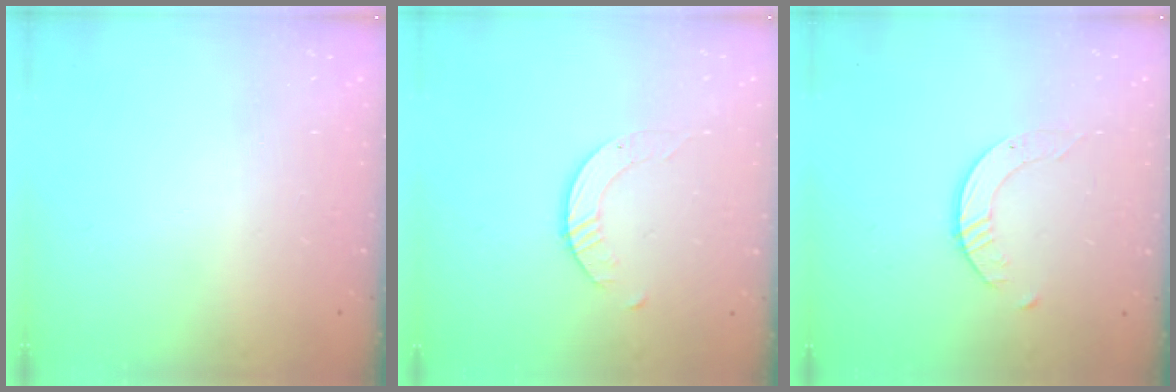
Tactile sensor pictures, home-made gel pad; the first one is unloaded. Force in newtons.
{"total": 1.7, "press": 1.7, "slide": 0.2}
{"total": 2.6, "press": 2.6, "slide": 0.3}